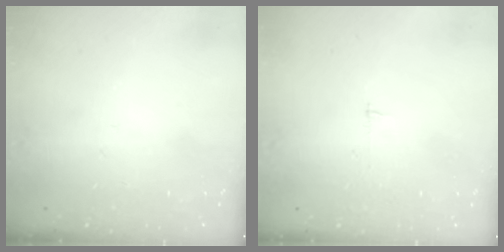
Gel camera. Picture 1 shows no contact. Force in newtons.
{"total": 2.5, "press": 2.5, "slide": 0.2}